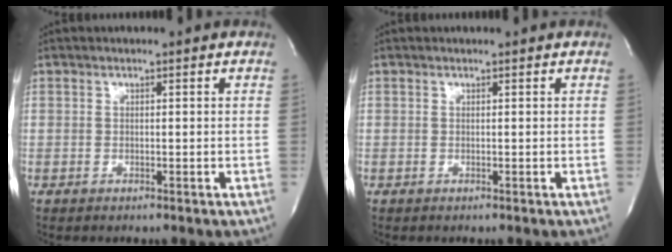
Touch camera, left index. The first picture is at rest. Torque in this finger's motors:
{"motor_torque": [0.00, 0.00, -0.04, 0.00]}